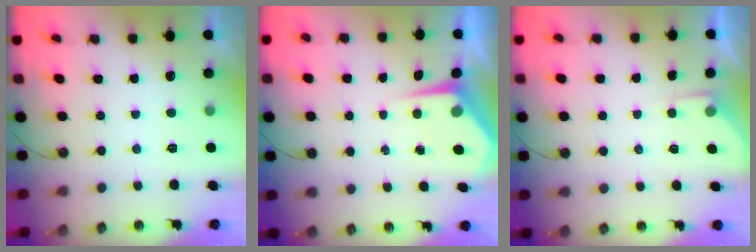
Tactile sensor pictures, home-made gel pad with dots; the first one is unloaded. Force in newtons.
{"total": 4.4, "press": 4.3, "slide": 0.5}
{"total": 3.1, "press": 3.1, "slide": 0.5}